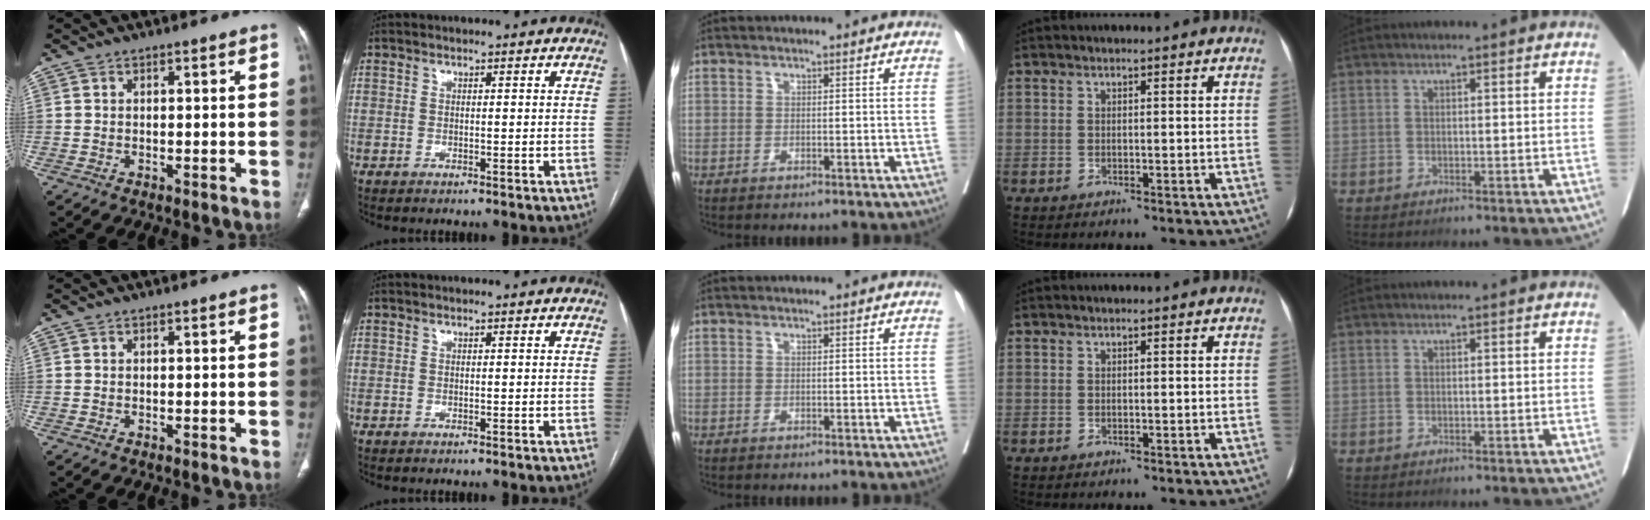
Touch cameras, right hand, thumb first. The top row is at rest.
{}